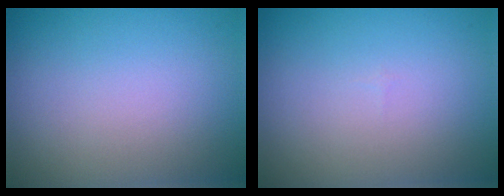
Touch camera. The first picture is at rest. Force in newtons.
{"total": 0.0}